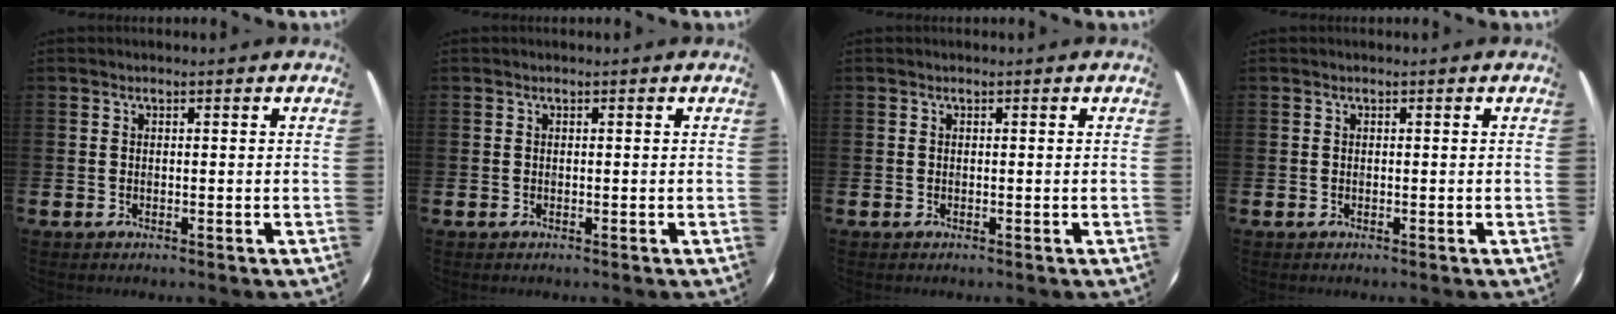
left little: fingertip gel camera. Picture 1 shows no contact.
{"total": 0.0}
{"total": 0.0}
{"total": 0.0}